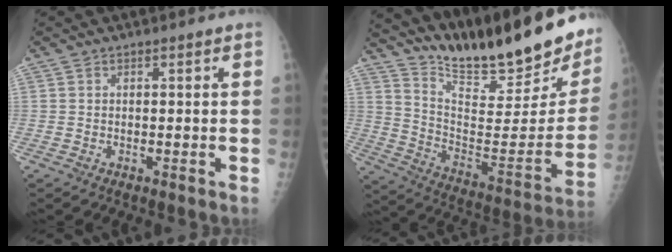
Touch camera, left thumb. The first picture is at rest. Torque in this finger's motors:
{"motor_torque": [0.67, 0.14, 0.90, -1.88, 0.06]}